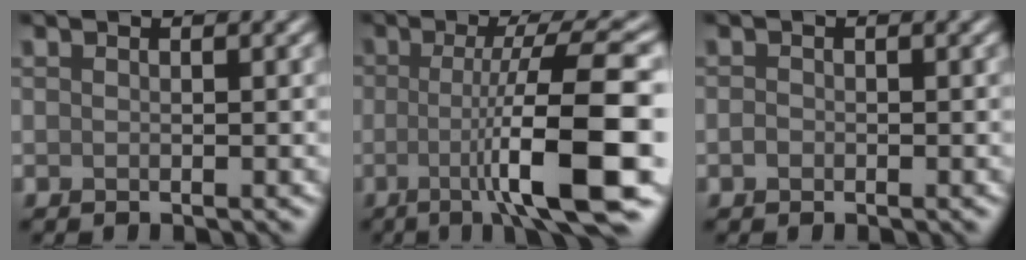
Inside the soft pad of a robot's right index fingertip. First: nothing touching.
{"total": 9.9, "force": [-2.2, 1.5, 9.5], "torque": [-0.135, 0.002, -0.042]}
{"total": 0.7, "force": [-0.3, 0.6, 0.3], "torque": [-0.006, -0.001, -0.008]}